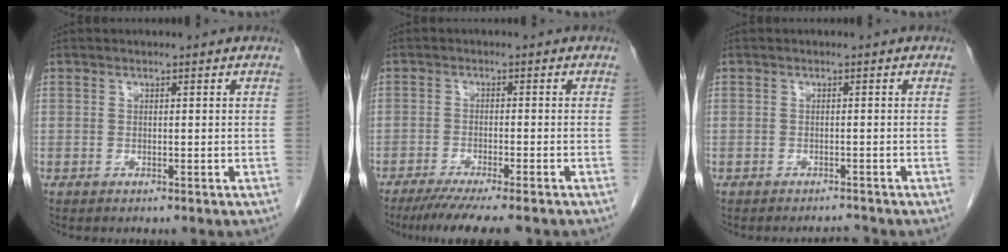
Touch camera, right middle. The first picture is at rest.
{"total": 9.7, "force": [-8.0, 0.1, 5.4], "torque": [-0.068, -0.023, -0.121]}
{"total": 1.5, "force": [-1.5, -0.3, -0.1], "torque": [0.001, -0.009, -0.017]}